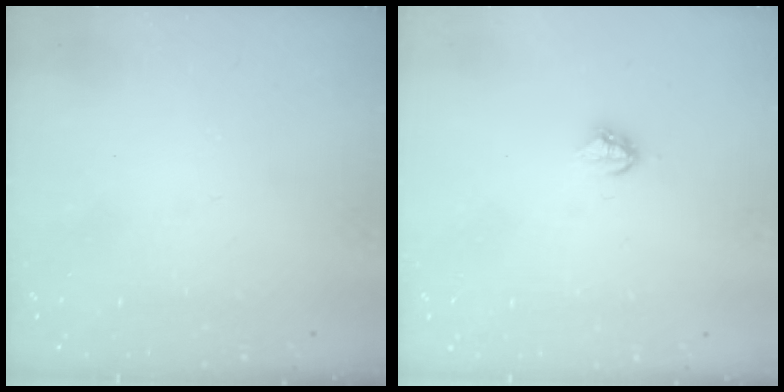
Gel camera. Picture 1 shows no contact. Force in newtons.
{"total": 3.7, "press": 3.6, "slide": 0.5}